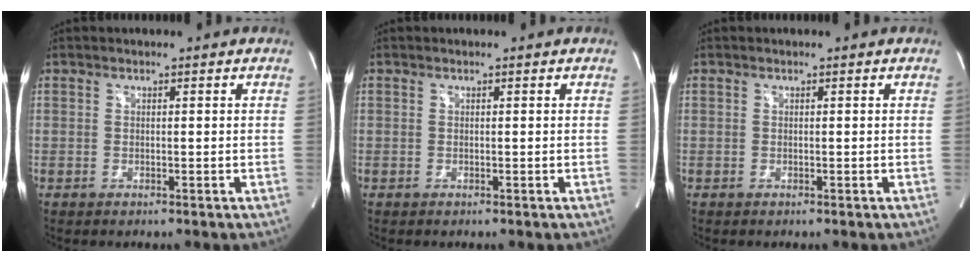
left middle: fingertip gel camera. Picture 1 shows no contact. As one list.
[{"total": 0.0}, {"total": 0.0}]